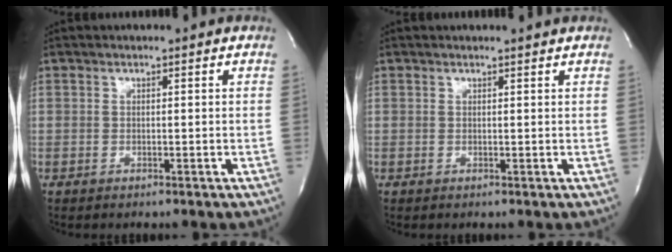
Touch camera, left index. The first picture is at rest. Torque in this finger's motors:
{"motor_torque": [0.39, -0.32, 0.03, 0.00]}